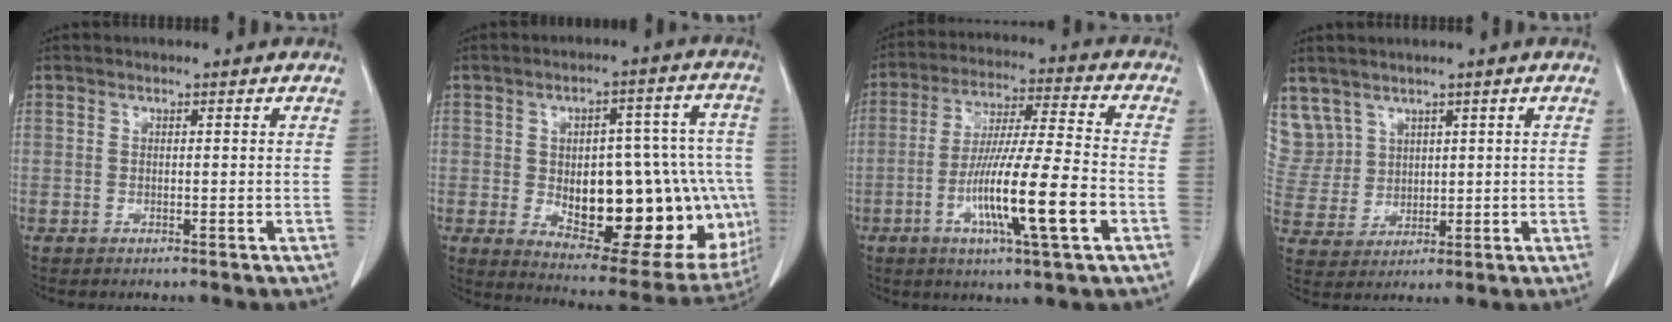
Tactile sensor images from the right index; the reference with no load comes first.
{"total": 26.9, "force": [-4.2, 11.5, 24.0], "torque": [-0.263, 0.021, -0.028]}
{"total": 15.1, "force": [-4.8, 0.6, 14.3], "torque": [-0.261, -0.012, -0.085]}
{"total": 10.0, "force": [5.4, 8.2, 1.4], "torque": [-0.057, 0.037, 0.139]}